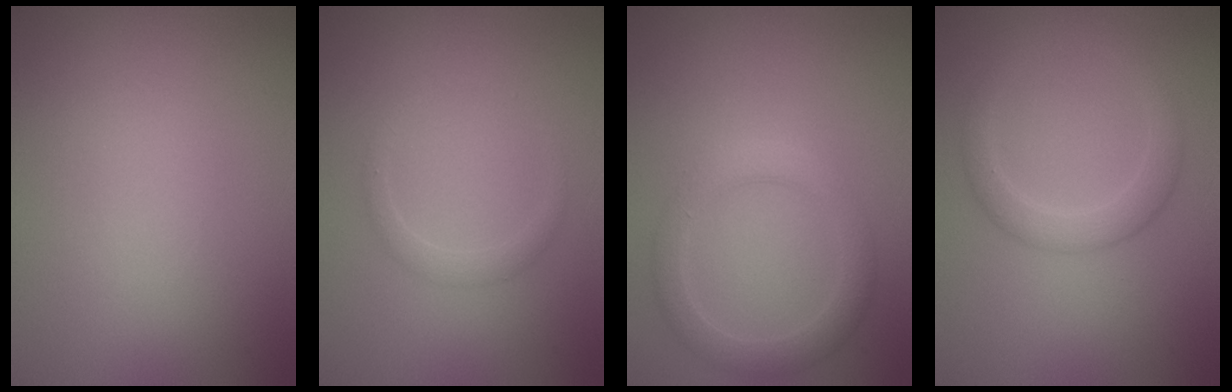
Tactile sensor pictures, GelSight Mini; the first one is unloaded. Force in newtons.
{"total": 1.1, "press": 1.1, "slide": 0.1}
{"total": 3.0, "press": 3.0, "slide": 0.2}
{"total": 2.5, "press": 2.5, "slide": 0.1}